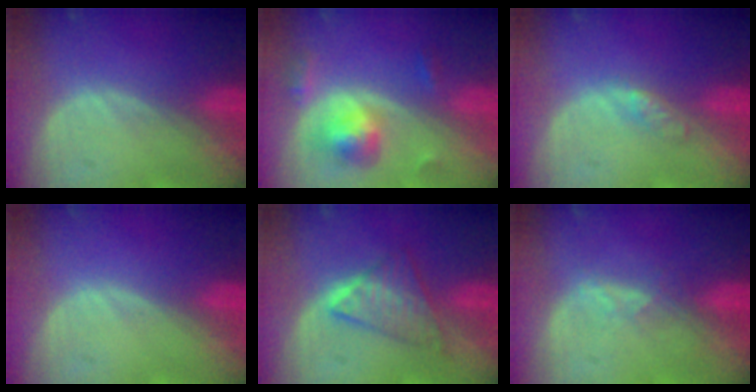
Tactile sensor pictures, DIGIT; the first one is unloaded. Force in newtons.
{"total": 5.7, "press": 5.2, "slide": 2.4}
{"total": 2.0, "press": 2.0, "slide": 0.1}
{"total": 0.0}
{"total": 5.8, "press": 5.8, "slide": 0.7}
{"total": 2.0, "press": 1.9, "slide": 0.7}